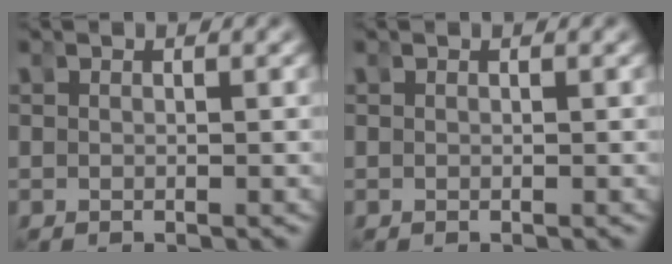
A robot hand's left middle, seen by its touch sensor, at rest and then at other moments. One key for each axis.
{"total": 0.0}